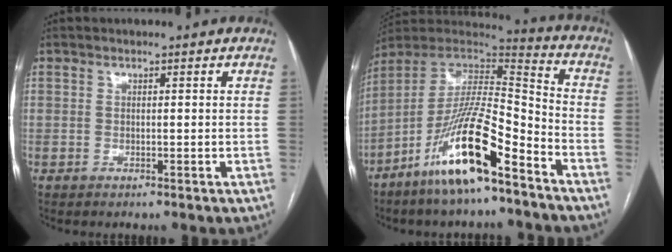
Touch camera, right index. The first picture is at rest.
{"total": 18.0, "force": [-10.8, 2.9, 14.1], "torque": [-0.288, -0.011, -0.197]}